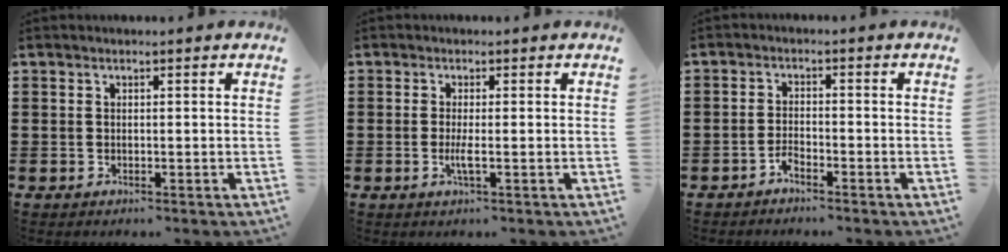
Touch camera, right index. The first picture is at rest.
{"total": 2.4, "force": [-0.6, 0.1, 2.3], "torque": [-0.048, -0.007, -0.013]}
{"total": 2.0, "force": [-1.8, 0.4, 0.5], "torque": [-0.015, 0.003, -0.037]}